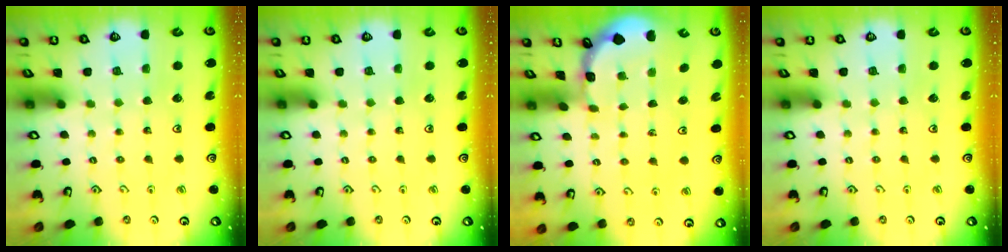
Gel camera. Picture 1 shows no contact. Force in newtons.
{"total": 0.0}
{"total": 0.7, "press": 0.7, "slide": 0.3}
{"total": 0.0}